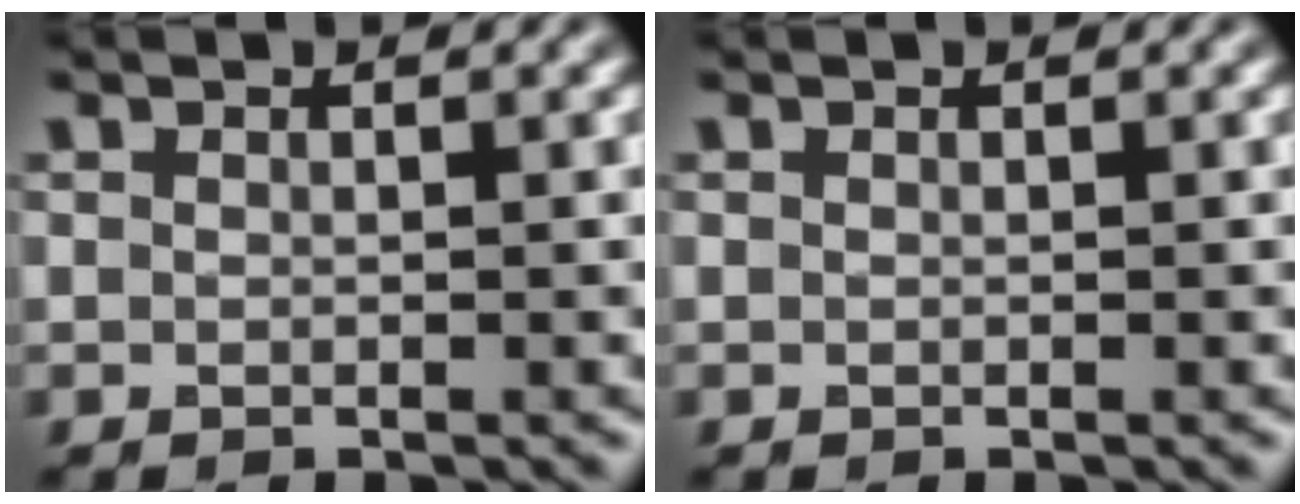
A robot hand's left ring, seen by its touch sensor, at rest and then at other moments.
{"total": 0.0}